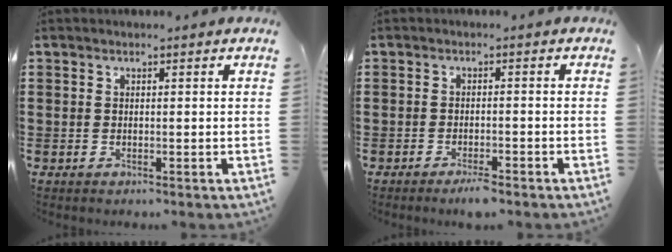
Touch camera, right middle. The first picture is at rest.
{"total": 2.0, "force": [-1.8, 0.3, 0.9], "torque": [-0.018, 0.002, -0.033]}